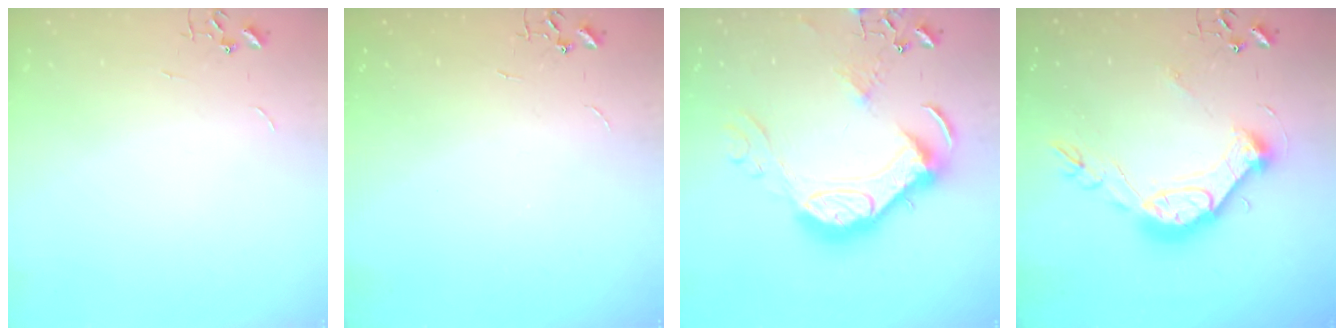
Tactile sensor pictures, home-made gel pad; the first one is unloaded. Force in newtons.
{"total": 0.0}
{"total": 18.9, "press": 18.8, "slide": 1.7}
{"total": 17.8, "press": 17.8, "slide": 1.4}